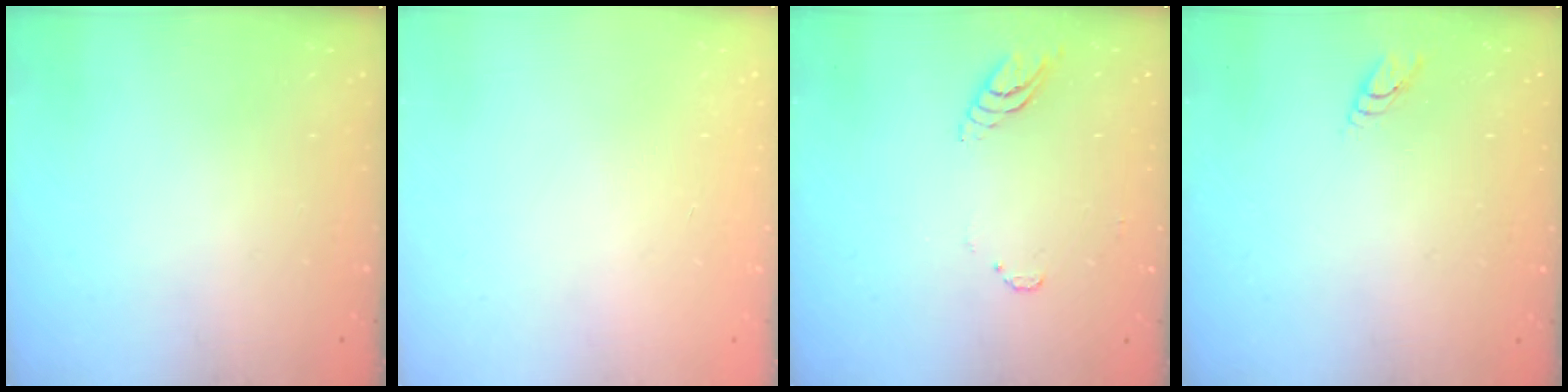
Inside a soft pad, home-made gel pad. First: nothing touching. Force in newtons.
{"total": 0.0}
{"total": 5.7, "press": 5.7, "slide": 0.4}
{"total": 2.6, "press": 2.6, "slide": 0.3}